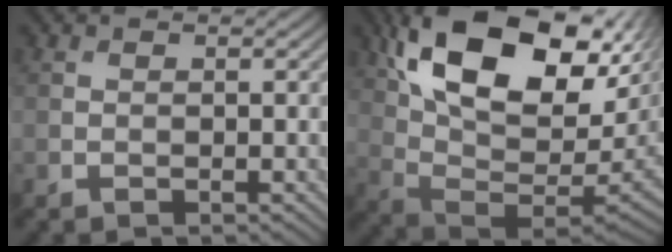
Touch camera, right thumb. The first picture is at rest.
{"total": 19.4, "force": [7.9, 9.5, 15.0], "torque": [-0.287, 0.029, 0.137]}